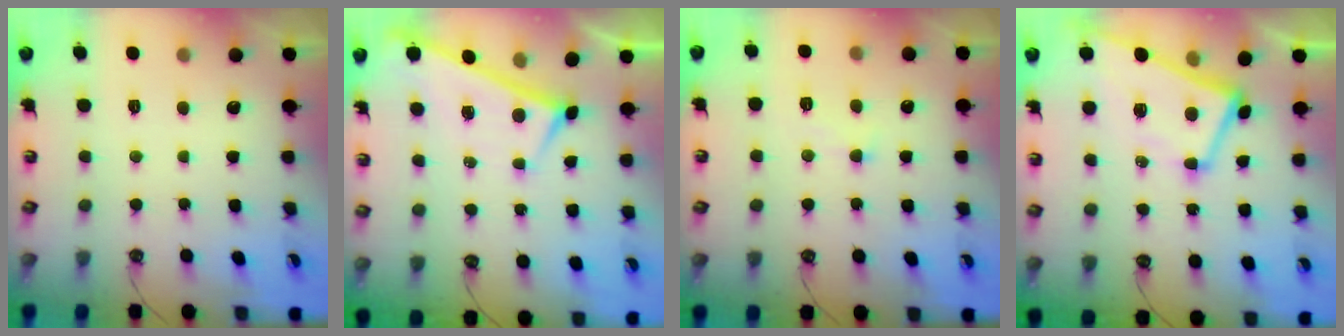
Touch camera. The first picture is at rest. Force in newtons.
{"total": 0.0}
{"total": 2.6, "press": 2.6, "slide": 0.5}
{"total": 1.1, "press": 0.7, "slide": 0.9}